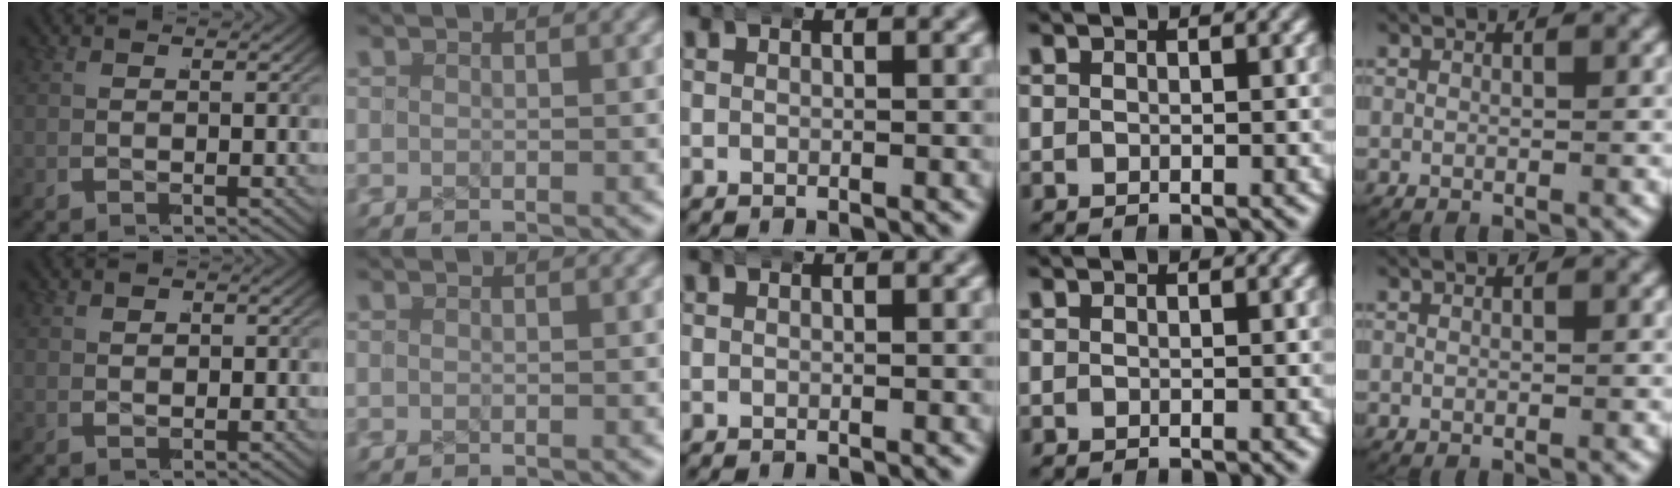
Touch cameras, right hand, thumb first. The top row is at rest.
{"thumb": {"total": 0.6, "force": [0.1, 0.5, 0.1], "torque": [0.002, 0.003, 0.002]}}